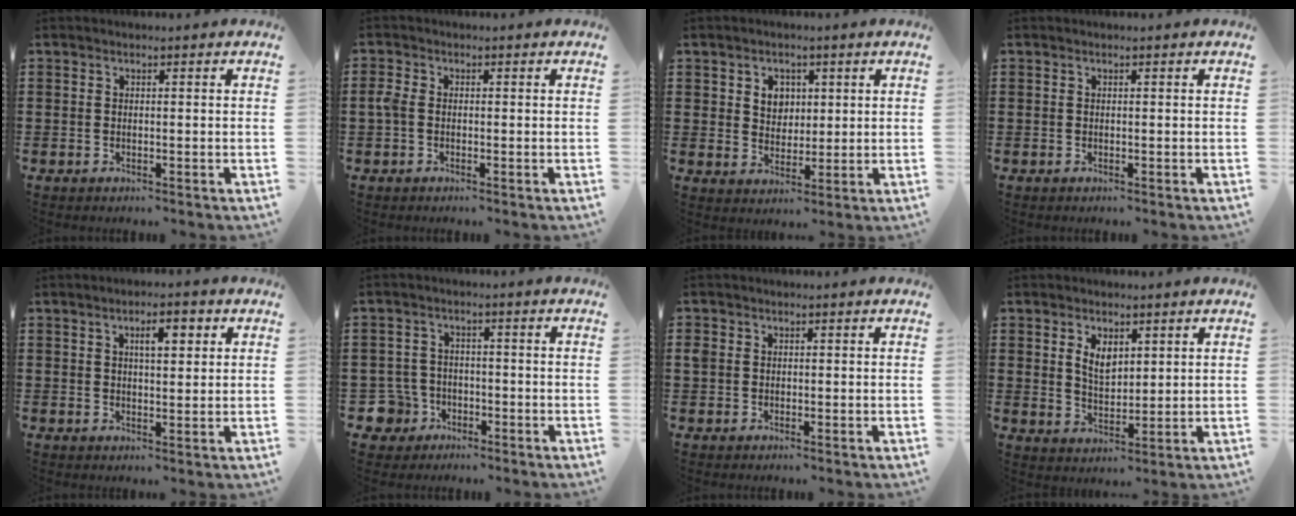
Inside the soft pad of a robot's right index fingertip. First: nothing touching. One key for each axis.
{"total": 2.1, "fx": -0.4, "fy": 1.4, "fz": 1.6, "tx": -0.056, "ty": -0.006, "tz": -0.016}
{"total": 3.8, "fx": 1.5, "fy": 3.2, "fz": 1.3, "tx": -0.030, "ty": 0.010, "tz": 0.024}
{"total": 0.0}
{"total": 4.0, "fx": 1.5, "fy": 1.3, "fz": 3.5, "tx": -0.049, "ty": -0.002, "tz": 0.017}
{"total": 5.5, "fx": -2.6, "fy": 4.5, "fz": 1.7, "tx": -0.073, "ty": 0.004, "tz": -0.058}
{"total": 1.6, "fx": 0.3, "fy": 1.4, "fz": 0.7, "tx": -0.017, "ty": 0.008, "tz": 0.006}
{"total": 3.9, "fx": 1.8, "fy": 2.4, "fz": 2.5, "tx": -0.049, "ty": 0.007, "tz": 0.031}